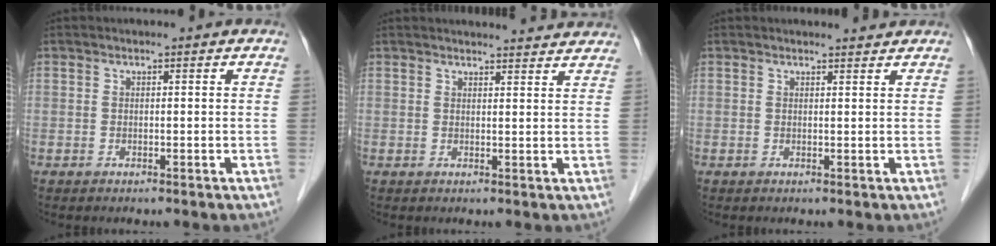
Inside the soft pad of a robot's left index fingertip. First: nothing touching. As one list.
[{"total": 8.8, "force": [8.6, 0.7, 2.0], "torque": [-0.017, 0.010, 0.084]}, {"total": 1.7, "force": [1.7, 0.0, 0.0], "torque": [-0.008, -0.002, 0.022]}]